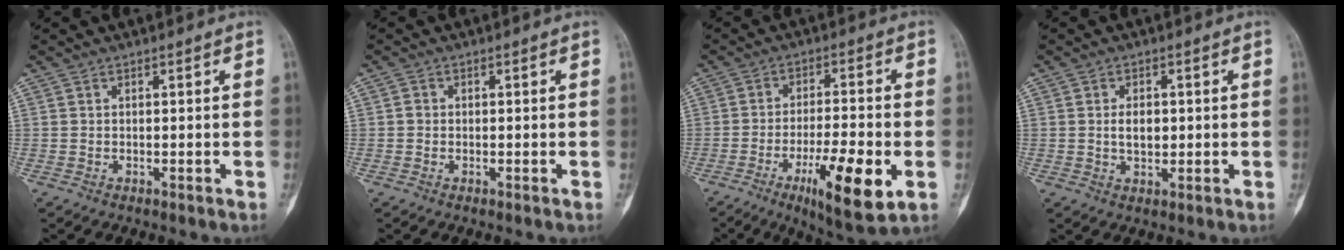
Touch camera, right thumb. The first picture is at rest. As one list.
[{"total": 1.2, "force": [-0.1, 1.1, 0.4], "torque": [-0.002, 0.003, -0.002]}, {"total": 13.7, "force": [-5.0, 3.3, 12.3], "torque": [-0.200, 0.003, -0.078]}, {"total": 3.7, "force": [0.2, 2.3, 2.9], "torque": [-0.039, -0.001, 0.006]}]